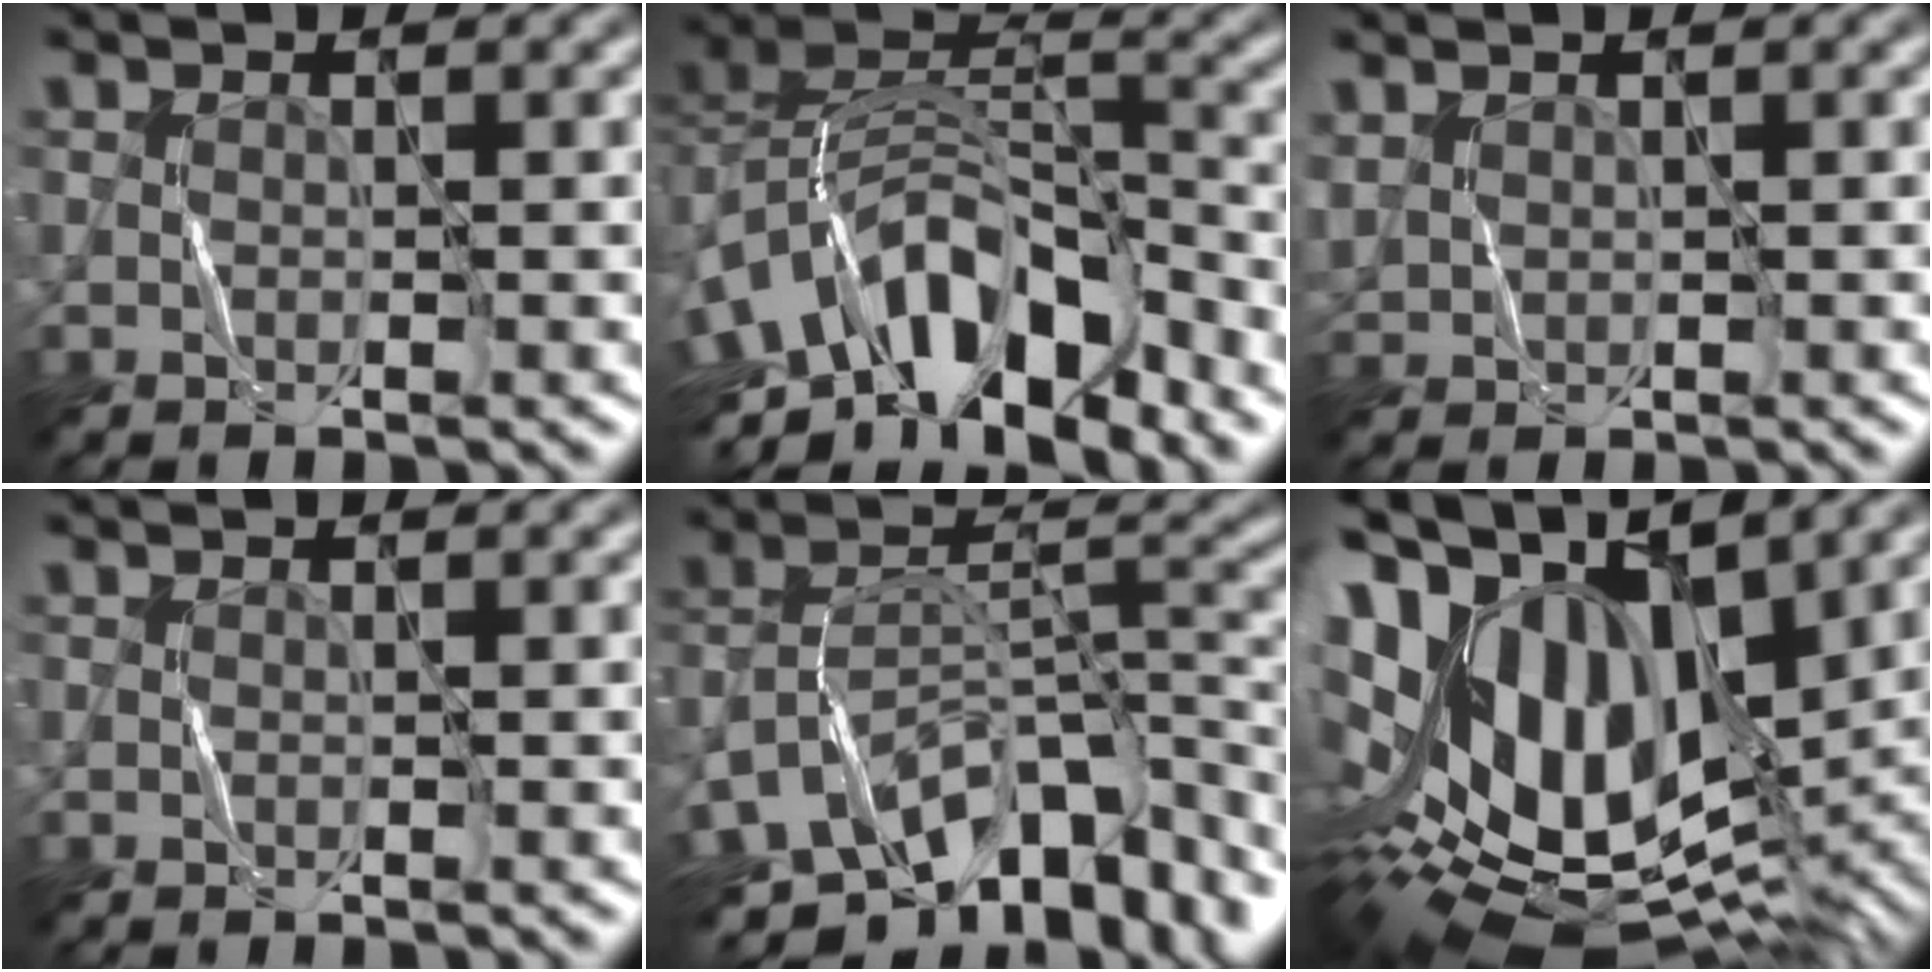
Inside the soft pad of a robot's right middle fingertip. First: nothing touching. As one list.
[{"total": 11.2, "force": [-5.9, 5.6, 7.7], "torque": [-0.124, 0.009, -0.111]}, {"total": 1.3, "force": [1.0, 0.7, 0.4], "torque": [-0.014, 0.005, 0.027]}, {"total": 0.0}, {"total": 12.7, "force": [-7.6, 6.0, 8.3], "torque": [-0.150, 0.003, -0.128]}, {"total": 17.4, "force": [3.7, 10.2, 13.6], "torque": [-0.253, 0.012, 0.082]}]